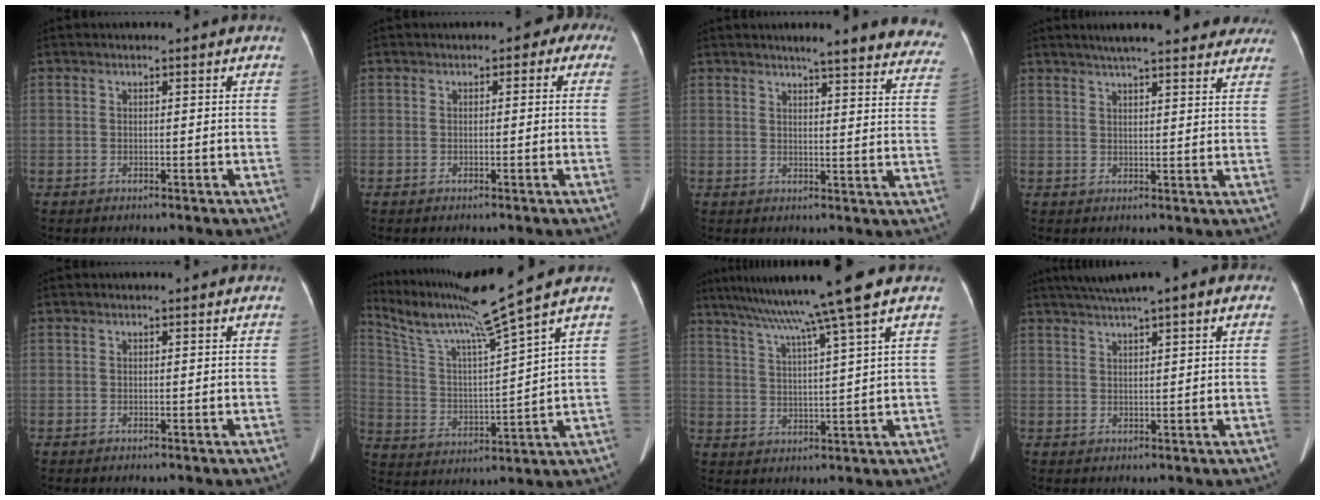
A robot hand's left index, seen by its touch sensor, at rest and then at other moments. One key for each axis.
{"total": 2.5, "fx": 0.5, "fy": 1.8, "fz": 1.7, "tx": -0.005, "ty": 0.017, "tz": -0.006}
{"total": 18.3, "fx": 16.6, "fy": 1.9, "fz": 7.5, "tx": -0.075, "ty": -0.046, "tz": 0.174}
{"total": 18.2, "fx": 15.8, "fy": 3.2, "fz": 8.4, "tx": -0.107, "ty": 0.029, "tz": 0.193}
{"total": 0.0}
{"total": 13.7, "fx": 11.3, "fy": -3.5, "fz": 7.1, "tx": -0.141, "ty": -0.014, "tz": 0.213}
{"total": 13.3, "fx": 9.9, "fy": -2.8, "fz": 8.4, "tx": -0.139, "ty": 0.004, "tz": 0.148}
{"total": 7.7, "fx": 5.2, "fy": 1.2, "fz": 5.5, "tx": -0.087, "ty": 0.042, "tz": 0.077}